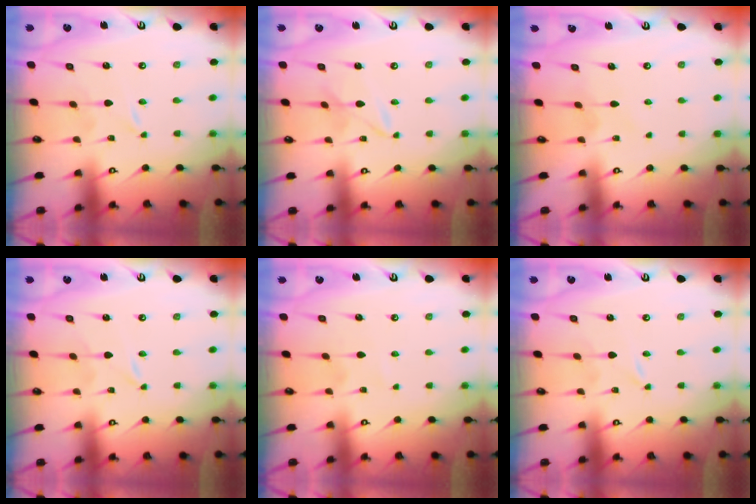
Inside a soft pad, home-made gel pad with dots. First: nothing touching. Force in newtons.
{"total": 2.9, "press": 2.9, "slide": 0.3}
{"total": 4.1, "press": 4.0, "slide": 0.5}
{"total": 0.0}
{"total": 2.1, "press": 2.1, "slide": 0.2}
{"total": 0.0}